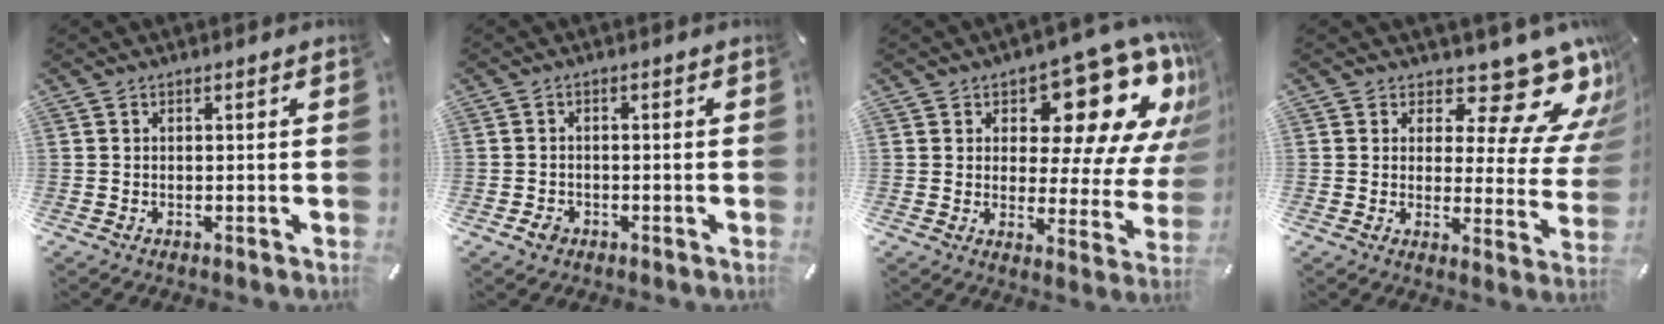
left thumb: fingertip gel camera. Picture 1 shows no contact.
{"total": 2.4, "force": [-1.1, 1.9, 1.0], "torque": [-0.016, 0.007, -0.022]}
{"total": 18.5, "force": [10.8, 9.2, 11.8], "torque": [-0.142, -0.090, 0.175]}
{"total": 13.2, "force": [9.7, 5.5, 7.0], "torque": [-0.080, -0.088, 0.162]}